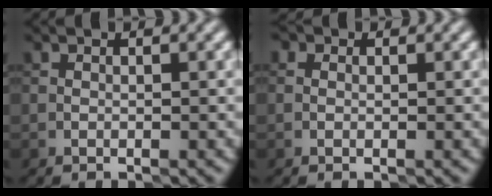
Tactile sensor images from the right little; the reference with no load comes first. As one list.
[{"total": 1.3, "force": [0.6, 0.9, 0.7], "torque": [-0.005, -0.001, -0.014]}]